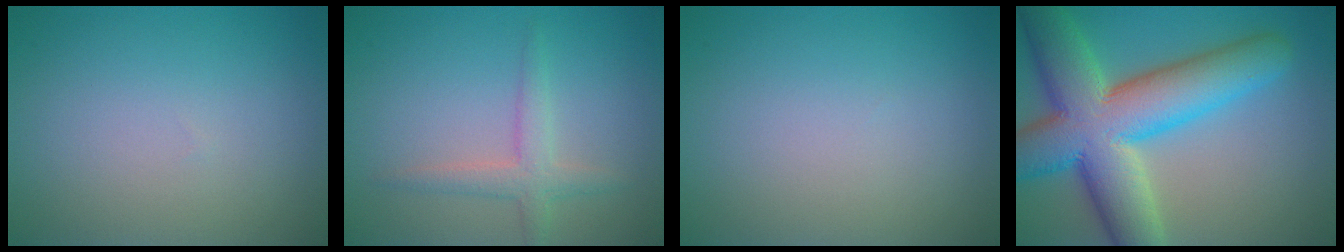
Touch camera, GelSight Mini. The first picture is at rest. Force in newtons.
{"total": 2.4, "press": 2.4, "slide": 0.1}
{"total": 0.0}
{"total": 13.1, "press": 13.1, "slide": 0.6}